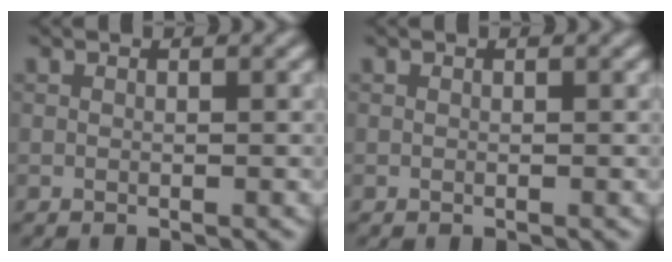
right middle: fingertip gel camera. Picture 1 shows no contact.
{"total": 0.0}